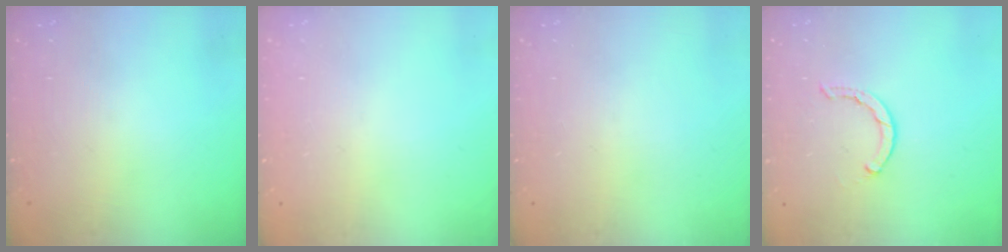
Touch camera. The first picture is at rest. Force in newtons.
{"total": 2.4, "press": 2.4, "slide": 0.2}
{"total": 0.0}
{"total": 1.7, "press": 1.6, "slide": 0.3}